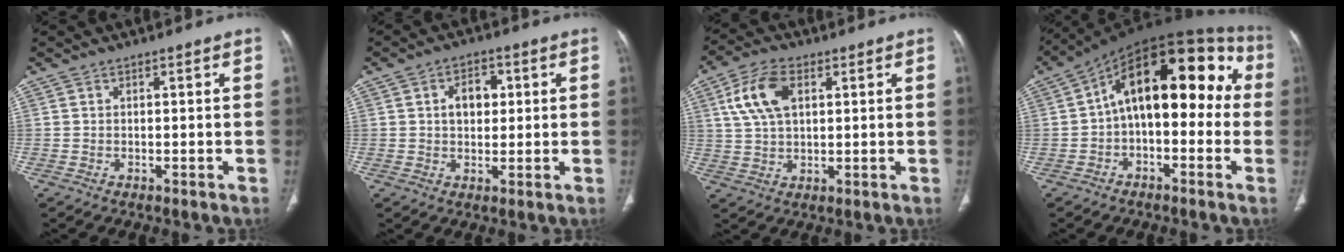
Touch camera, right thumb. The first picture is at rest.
{"total": 5.5, "force": [1.2, 3.8, 3.9], "torque": [-0.042, 0.006, 0.017]}
{"total": 9.4, "force": [3.1, 5.3, 7.1], "torque": [-0.140, 0.007, 0.061]}
{"total": 19.7, "force": [1.0, 10.6, 16.6], "torque": [-0.198, 0.060, -0.001]}